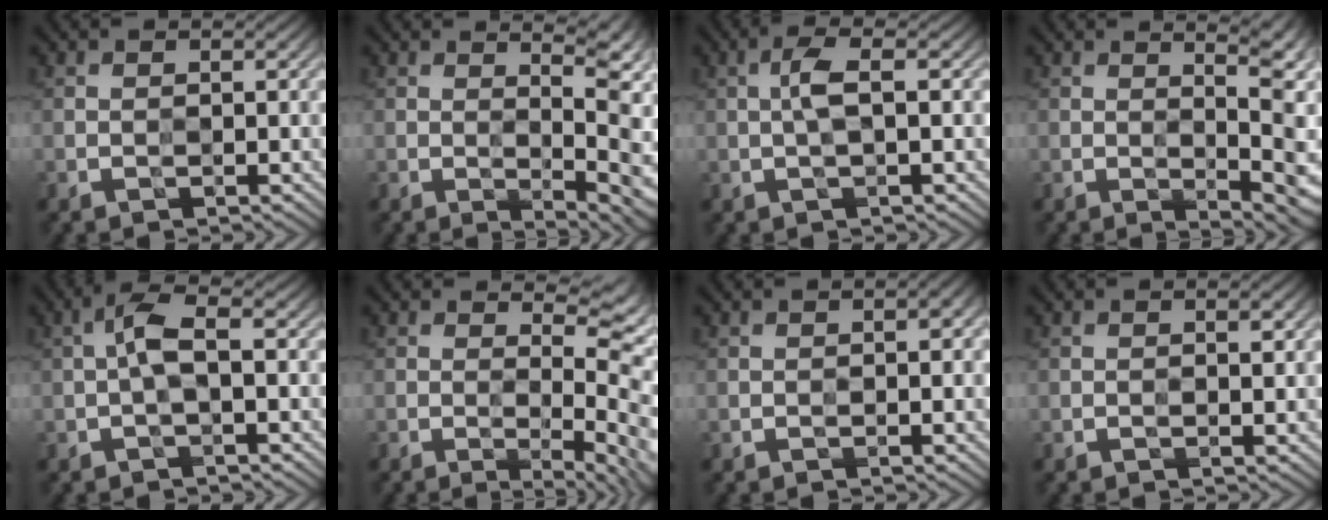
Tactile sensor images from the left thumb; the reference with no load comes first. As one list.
[{"total": 7.2, "force": [1.3, 1.4, 7.0], "torque": [-0.090, 0.009, 0.022]}, {"total": 2.7, "force": [0.4, 0.5, 2.6], "torque": [-0.058, 0.009, 0.001]}, {"total": 8.4, "force": [1.5, 1.9, 8.1], "torque": [-0.093, 0.010, 0.030]}, {"total": 3.4, "force": [0.0, 0.9, 3.3], "torque": [-0.071, 0.013, -0.007]}, {"total": 7.4, "force": [0.7, 1.5, 7.2], "torque": [-0.094, 0.003, 0.015]}, {"total": 1.9, "force": [0.2, 0.4, 1.9], "torque": [-0.028, 0.004, 0.004]}, {"total": 1.1, "force": [0.5, 0.0, 1.0], "torque": [-0.020, 0.001, 0.008]}]